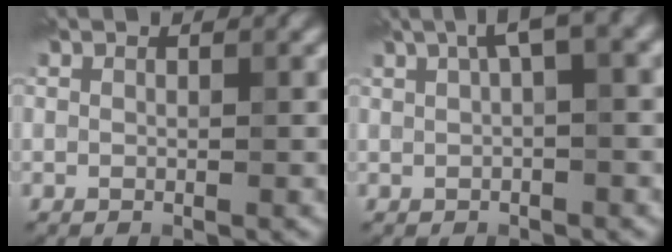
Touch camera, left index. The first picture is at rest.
{"total": 3.6, "force": [1.5, 0.7, 3.2], "torque": [-0.051, 0.016, 0.021]}